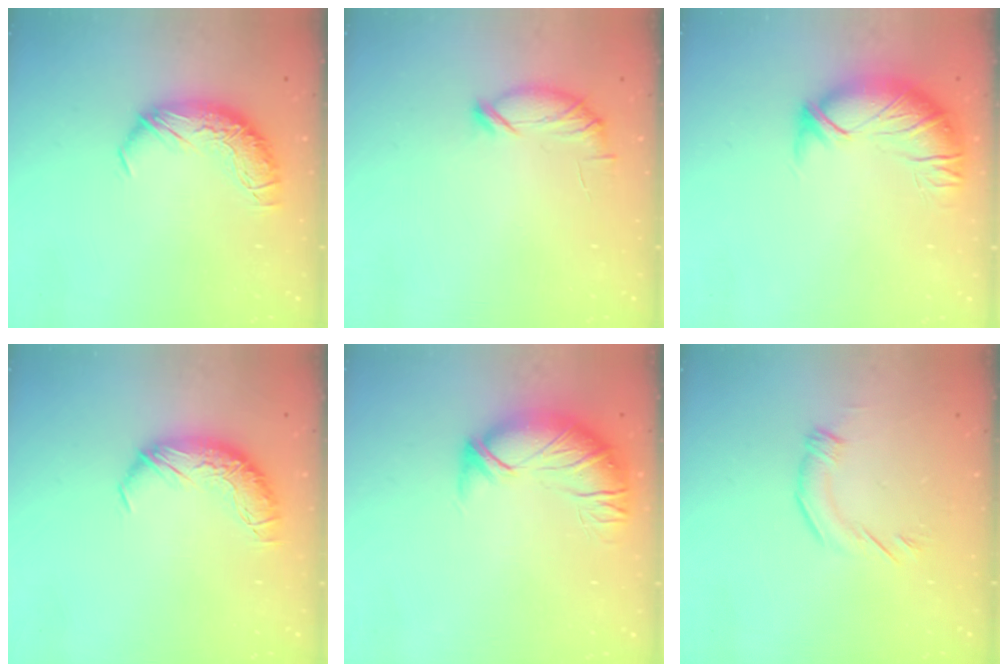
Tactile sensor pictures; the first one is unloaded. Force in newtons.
{"total": 6.3, "press": 6.3, "slide": 0.2}
{"total": 3.0, "press": 1.5, "slide": 2.6}
{"total": 0.0}
{"total": 2.8, "press": 1.2, "slide": 2.5}
{"total": 2.4, "press": 2.1, "slide": 1.0}